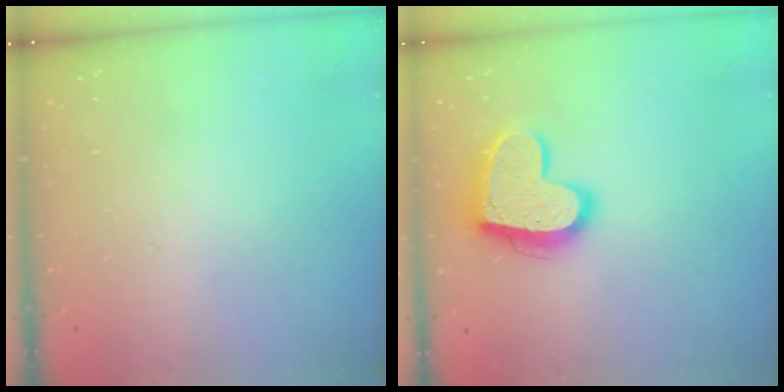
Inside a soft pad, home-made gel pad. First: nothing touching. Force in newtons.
{"total": 17.0, "press": 16.9, "slide": 1.4}